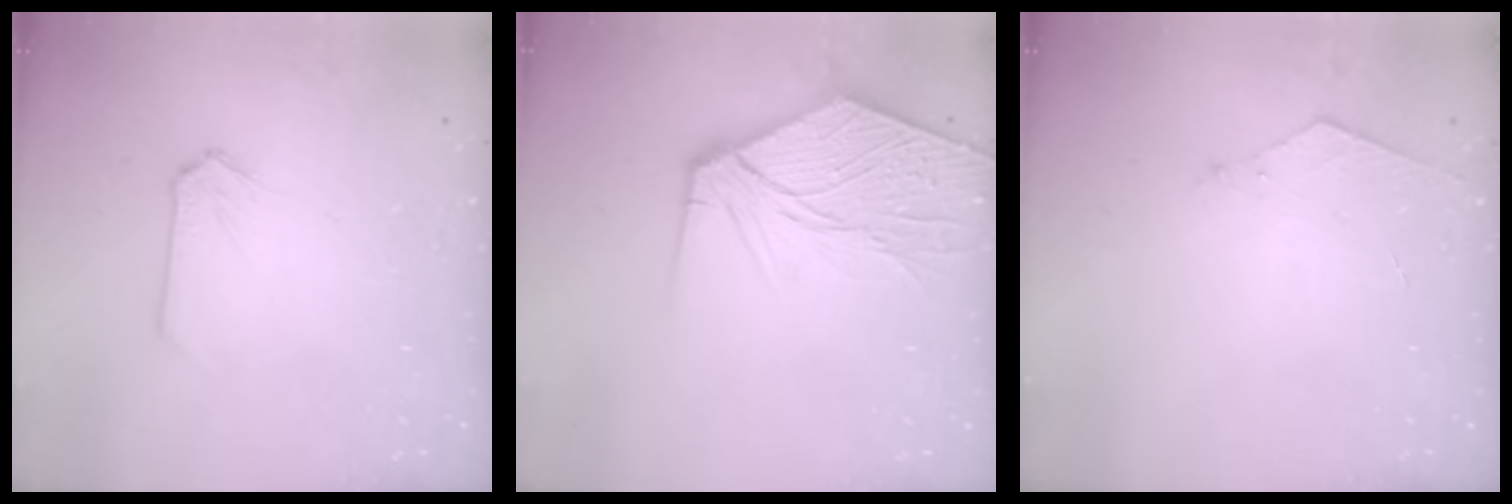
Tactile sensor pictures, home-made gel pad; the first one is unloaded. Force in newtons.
{"total": 11.4, "press": 11.2, "slide": 1.9}
{"total": 5.2, "press": 5.1, "slide": 0.6}